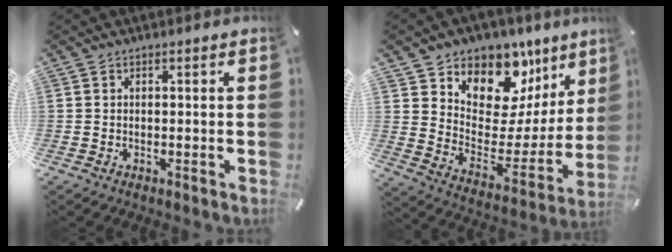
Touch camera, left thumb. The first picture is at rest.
{"total": 12.8, "force": [8.5, 8.7, 4.2], "torque": [-0.053, -0.095, 0.147]}